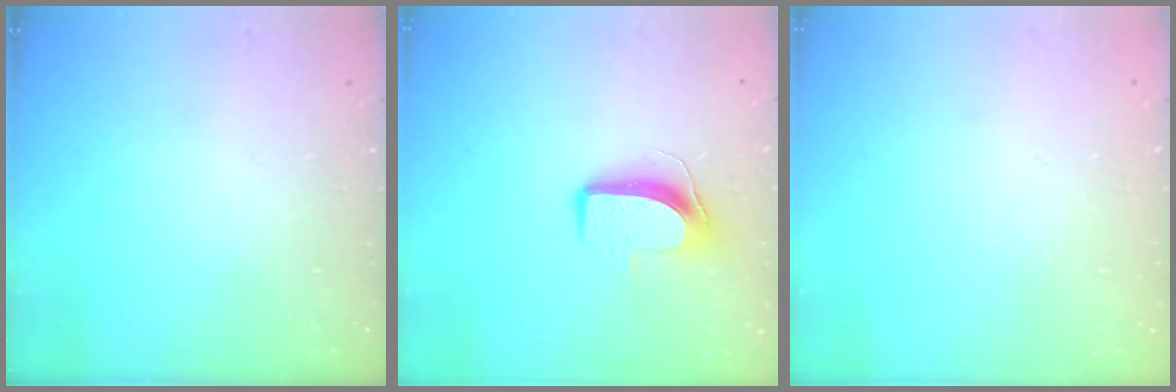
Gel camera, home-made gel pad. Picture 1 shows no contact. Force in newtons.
{"total": 9.2, "press": 9.1, "slide": 0.9}
{"total": 0.0}